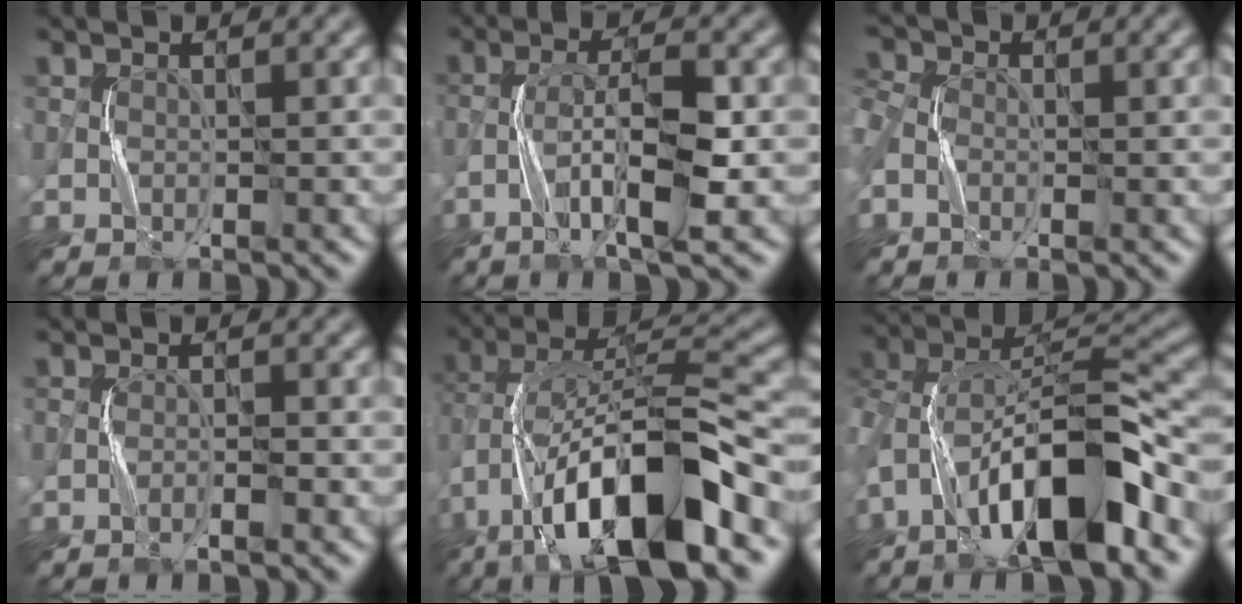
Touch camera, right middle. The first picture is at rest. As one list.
[{"total": 5.7, "force": [-2.4, 1.1, 5.1], "torque": [-0.095, 0.011, -0.044]}, {"total": 3.3, "force": [-0.6, 2.5, 2.0], "torque": [-0.053, 0.013, -0.025]}, {"total": 1.4, "force": [-0.9, 0.0, 1.1], "torque": [-0.024, 0.009, -0.018]}, {"total": 14.3, "force": [-6.7, 4.5, 11.9], "torque": [-0.200, 0.020, -0.109]}, {"total": 12.2, "force": [-6.0, 4.3, 9.8], "torque": [-0.164, 0.013, -0.109]}]